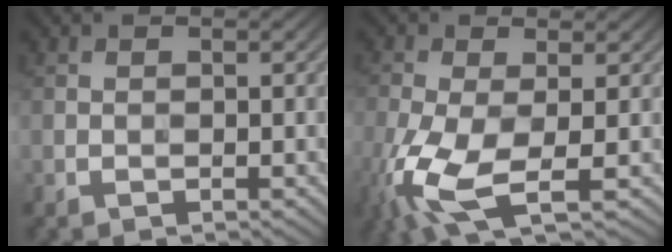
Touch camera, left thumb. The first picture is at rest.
{"total": 9.1, "force": [-3.4, 3.4, 7.7], "torque": [-0.194, -0.022, -0.068]}